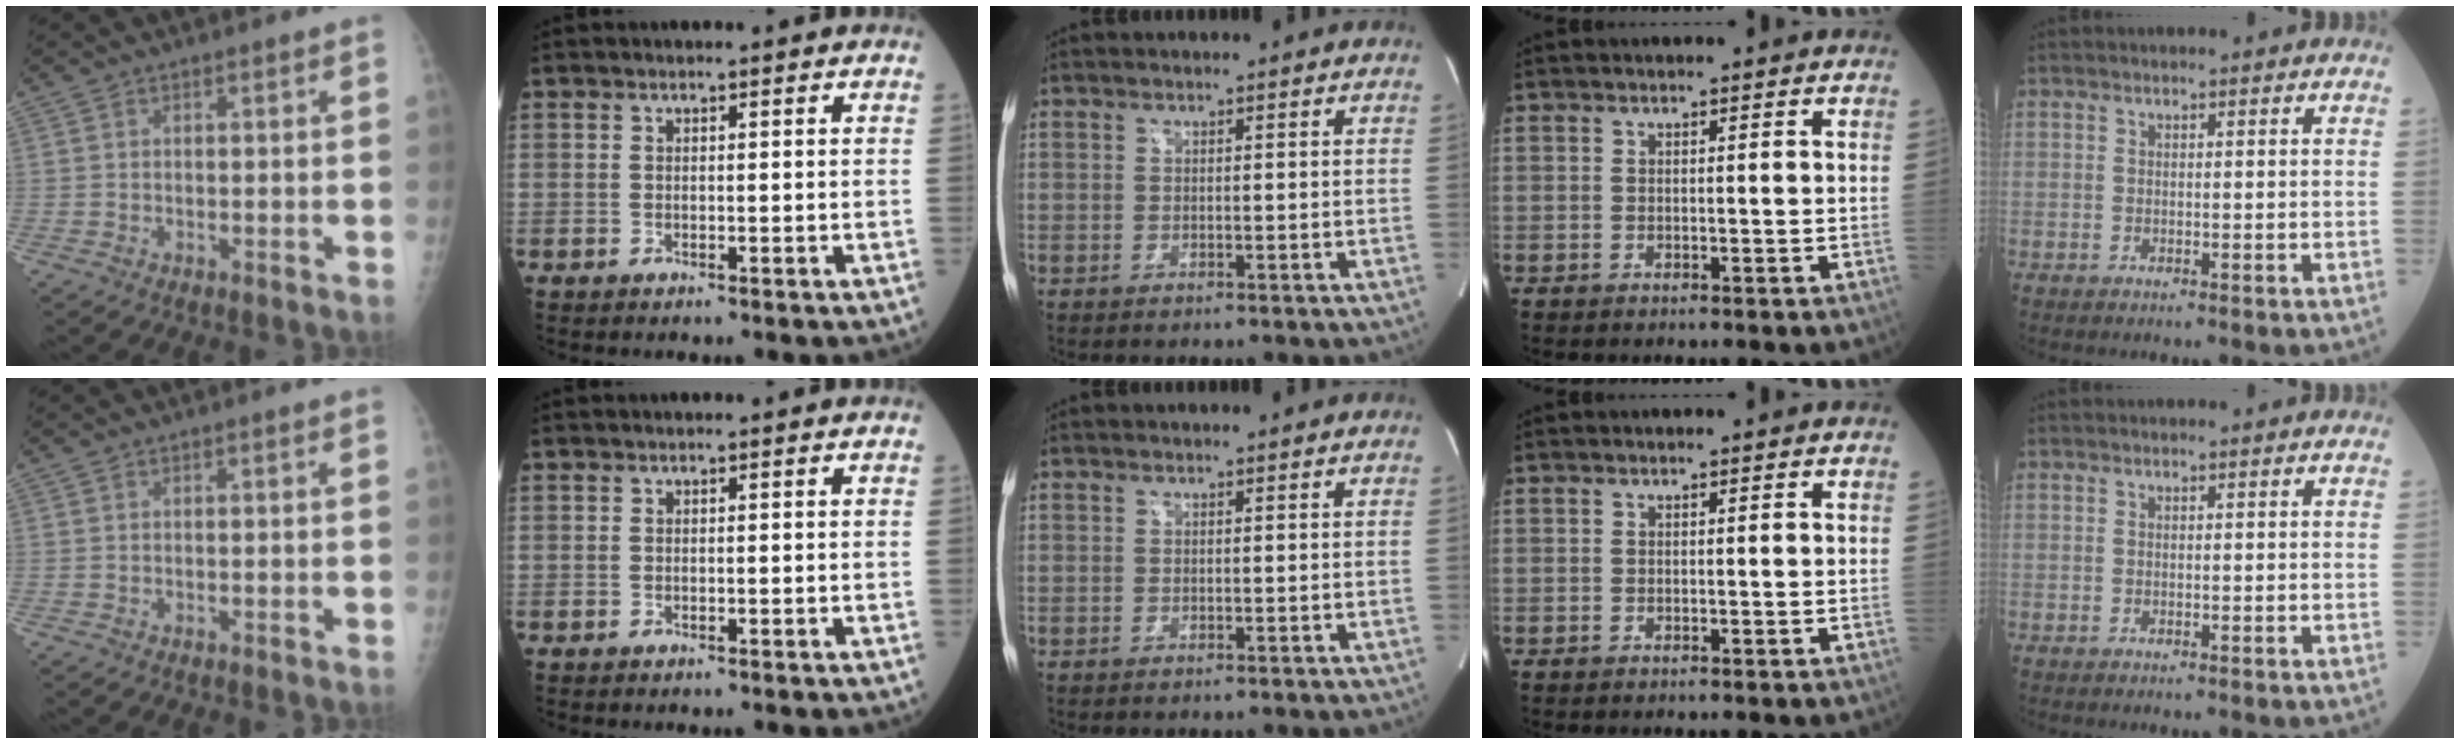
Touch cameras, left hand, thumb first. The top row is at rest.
{}